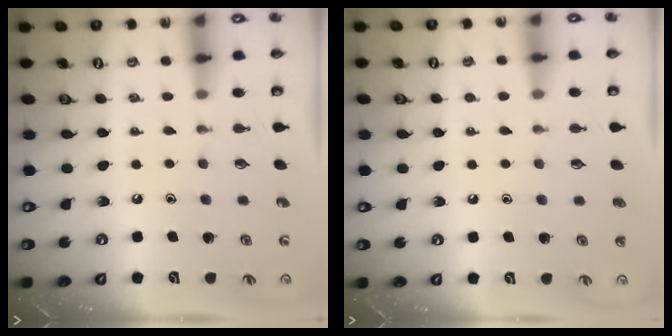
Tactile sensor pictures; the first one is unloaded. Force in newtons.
{"total": 1.0, "press": 1.0, "slide": 0.1}